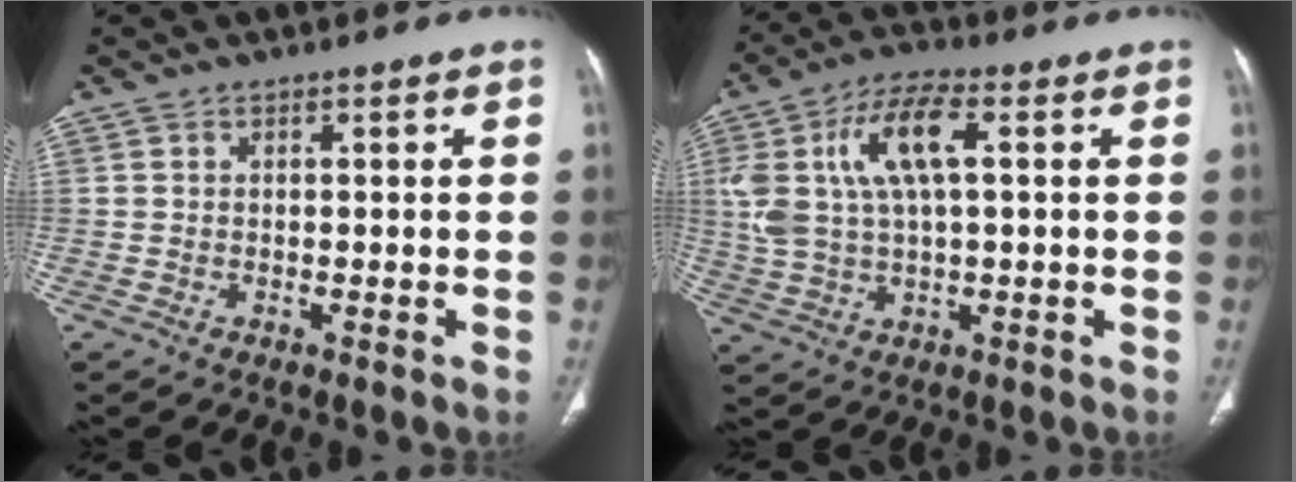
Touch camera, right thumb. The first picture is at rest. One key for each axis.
{"total": 13.4, "fx": 3.4, "fy": 5.7, "fz": 11.7, "tx": -0.244, "ty": 0.020, "tz": 0.065}